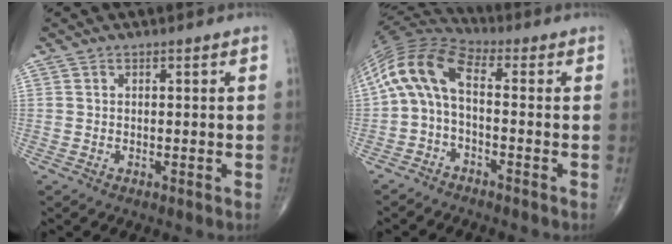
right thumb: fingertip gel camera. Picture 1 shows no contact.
{"total": 10.6, "force": [-1.0, 5.1, 9.3], "torque": [-0.184, 0.041, -0.035]}